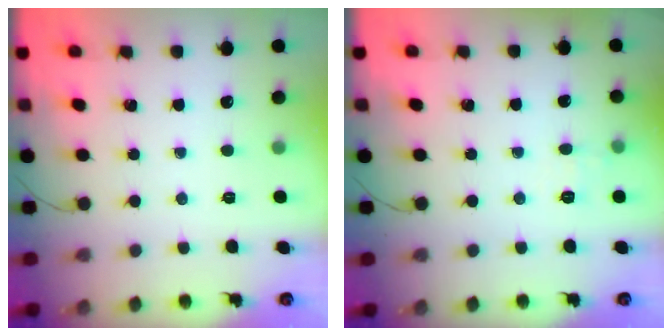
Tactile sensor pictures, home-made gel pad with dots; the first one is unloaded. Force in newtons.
{"total": 5.3, "press": 5.2, "slide": 1.3}